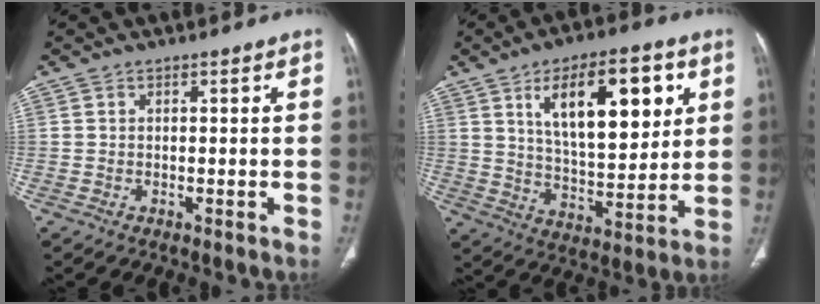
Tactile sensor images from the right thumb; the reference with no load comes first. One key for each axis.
{"total": 19.2, "fx": 7.3, "fy": 8.4, "fz": 15.7, "tx": -0.205, "ty": -0.025, "tz": 0.124}